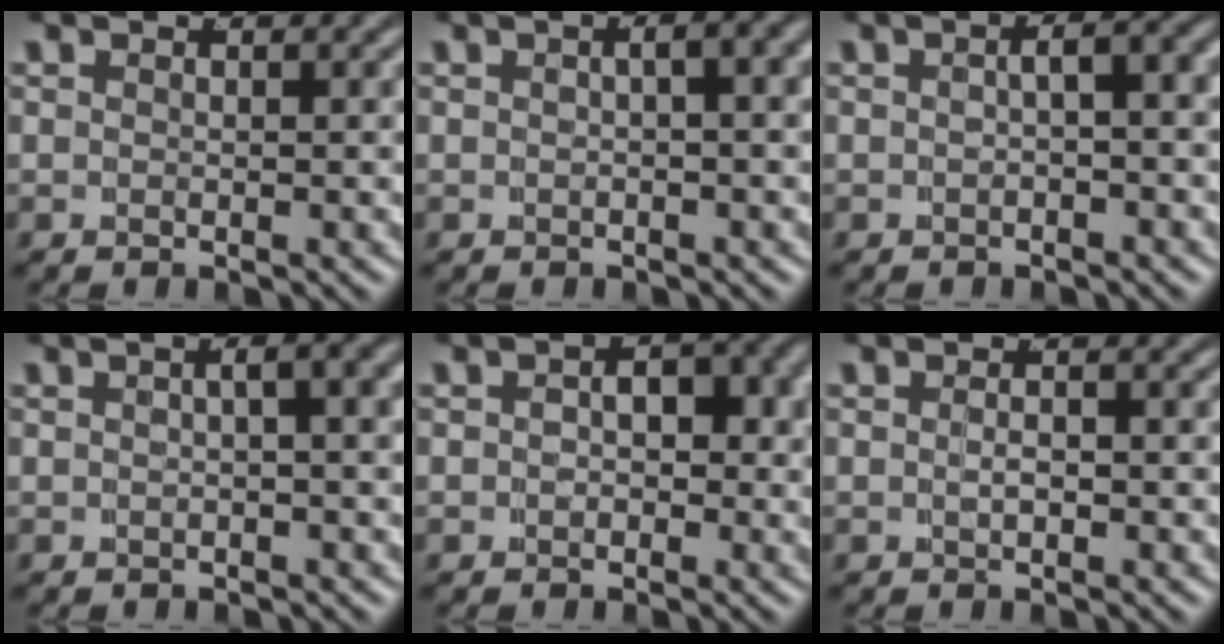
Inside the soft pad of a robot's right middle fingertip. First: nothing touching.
{"total": 2.7, "force": [0.3, 0.4, 2.7], "torque": [-0.020, 0.015, 0.004]}
{"total": 2.7, "force": [-0.2, 0.7, 2.5], "torque": [-0.024, 0.008, -0.003]}
{"total": 3.2, "force": [0.3, 0.5, 3.1], "torque": [-0.022, 0.017, 0.003]}
{"total": 2.7, "force": [-0.4, 1.7, 2.0], "torque": [-0.016, -0.006, -0.007]}
{"total": 0.9, "force": [-0.6, 0.0, 0.7], "torque": [-0.015, -0.003, -0.006]}